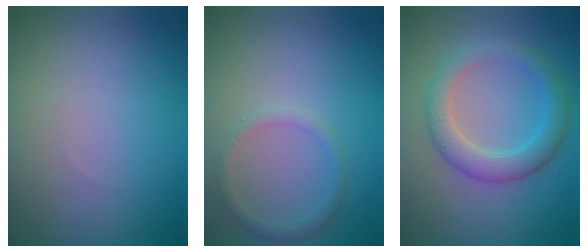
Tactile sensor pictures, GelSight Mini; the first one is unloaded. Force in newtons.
{"total": 1.4, "press": 1.4, "slide": 0.2}
{"total": 4.0, "press": 3.9, "slide": 0.4}